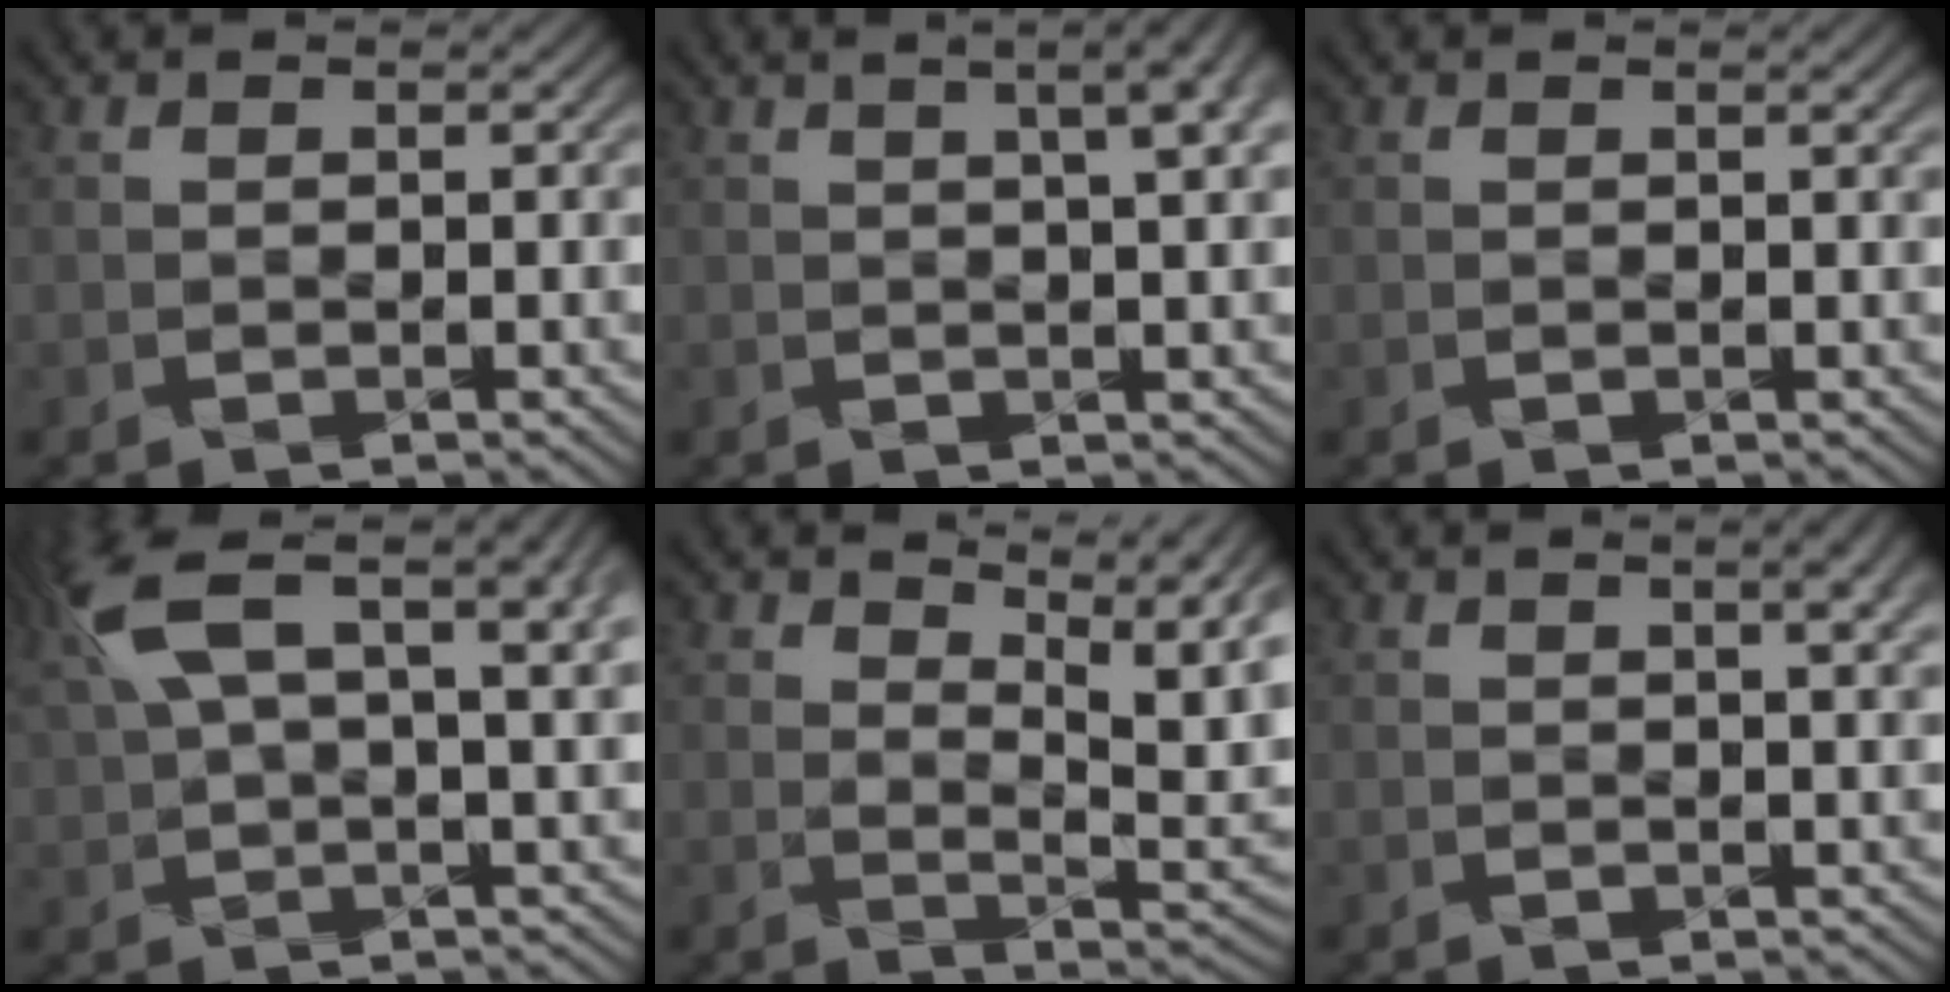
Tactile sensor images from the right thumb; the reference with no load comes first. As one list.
[{"total": 7.3, "force": [3.1, 2.5, 6.1], "torque": [-0.056, 0.030, 0.023]}, {"total": 0.7, "force": [0.5, -0.1, 0.5], "torque": [-0.006, 0.002, 0.006]}, {"total": 13.8, "force": [6.6, 4.4, 11.2], "torque": [-0.238, 0.029, 0.118]}, {"total": 8.6, "force": [5.3, 3.4, 5.9], "torque": [-0.092, -0.001, 0.065]}, {"total": 3.1, "force": [1.5, 0.7, 2.7], "torque": [-0.036, 0.005, 0.016]}]